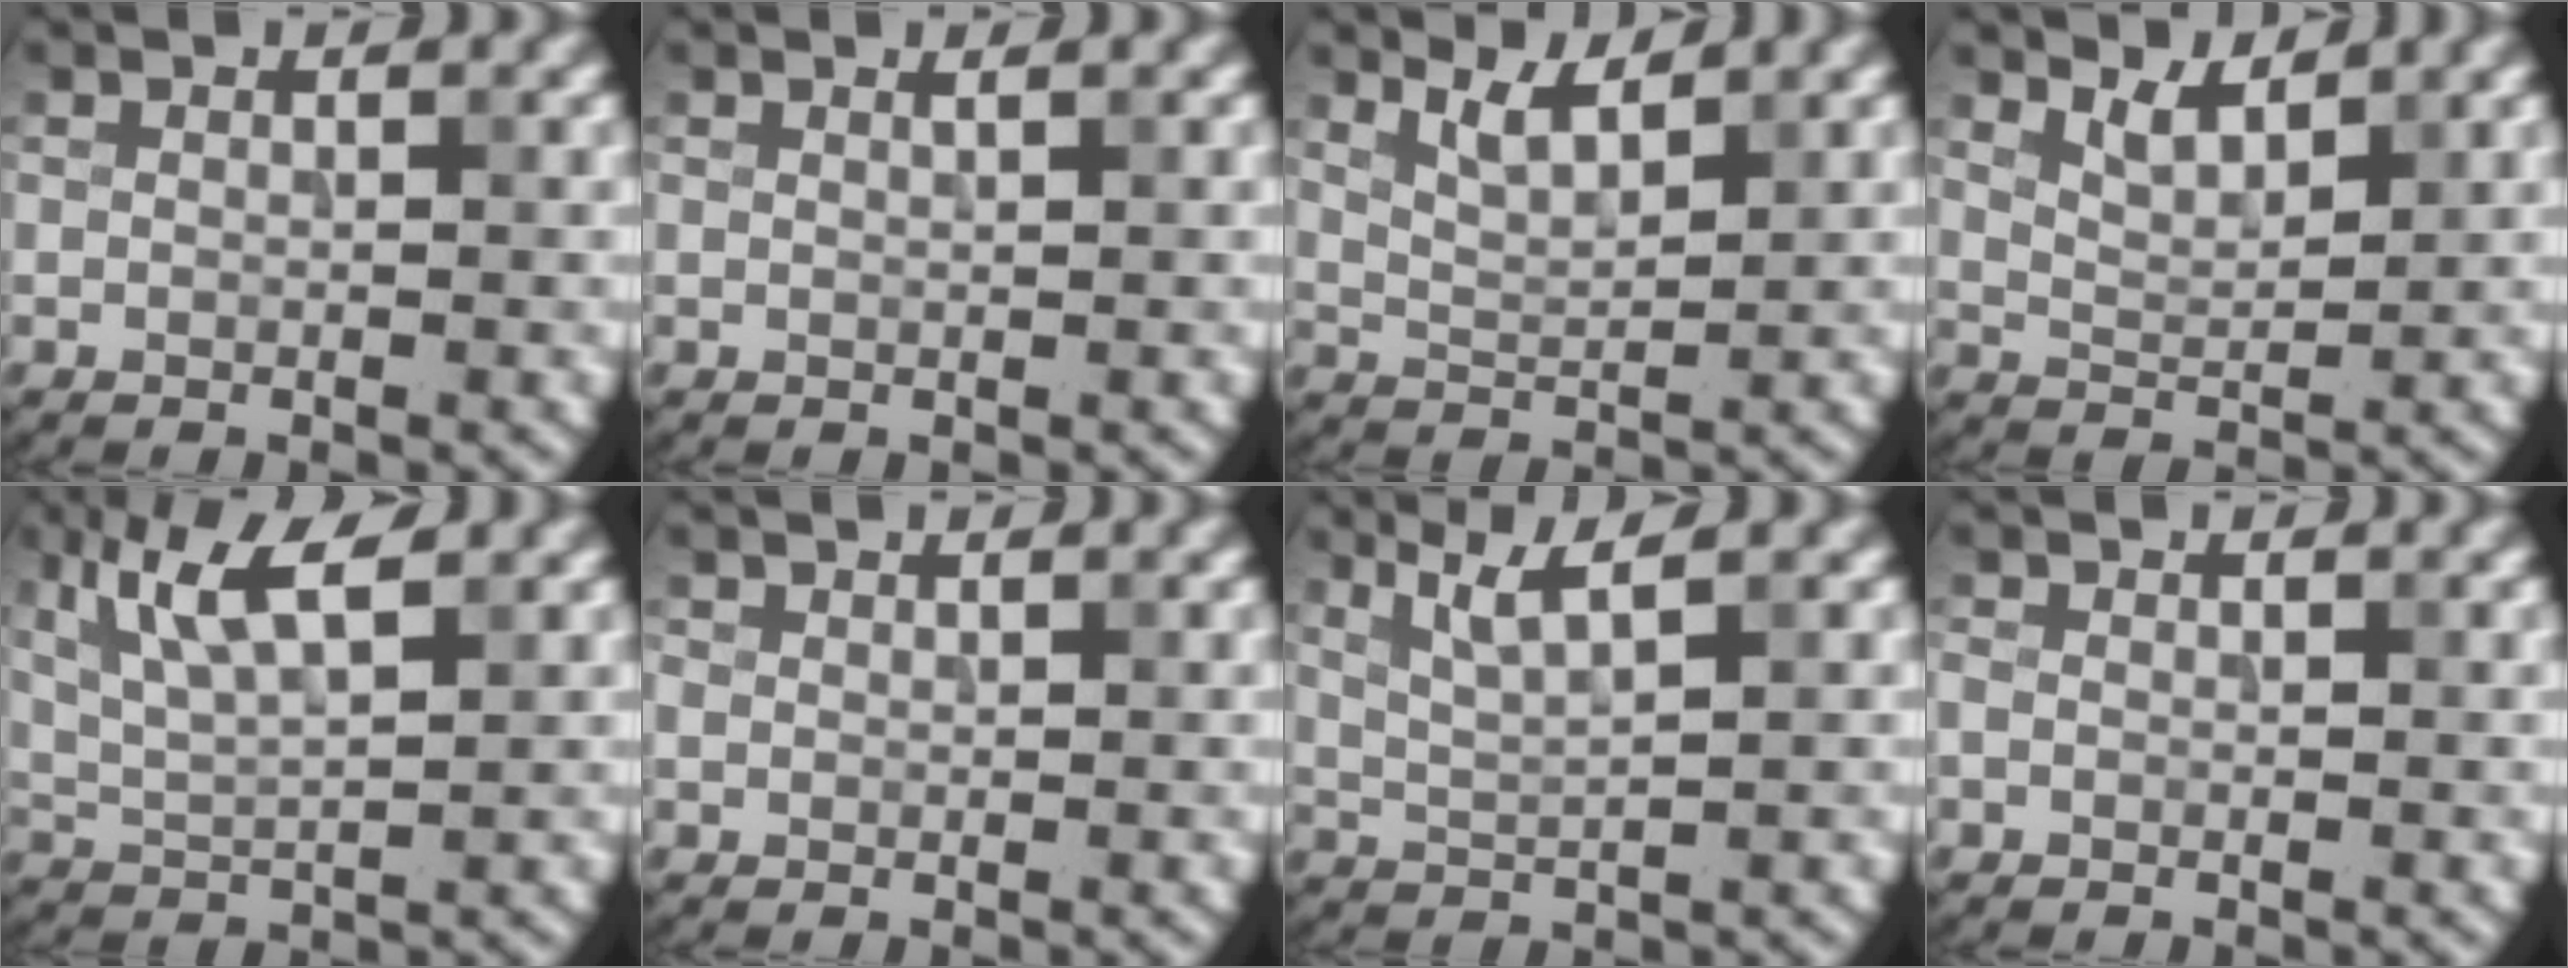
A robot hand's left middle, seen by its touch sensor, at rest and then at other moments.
{"total": 0.8, "force": [0.5, 0.3, 0.5], "torque": [-0.002, -0.001, 0.004]}
{"total": 2.9, "force": [2.3, 0.7, 1.6], "torque": [-0.033, -0.003, 0.048]}
{"total": 2.6, "force": [2.2, 0.7, 1.2], "torque": [-0.028, -0.004, 0.044]}
{"total": 5.9, "force": [2.8, 1.7, 4.9], "torque": [-0.103, 0.005, 0.058]}
{"total": 0.8, "force": [0.3, 0.8, 0.2], "torque": [-0.002, 0.002, 0.004]}
{"total": 3.3, "force": [1.8, 0.5, 2.7], "torque": [-0.053, 0.002, 0.043]}
{"total": 0.8, "force": [-0.3, 0.6, 0.3], "torque": [-0.006, -0.001, -0.008]}